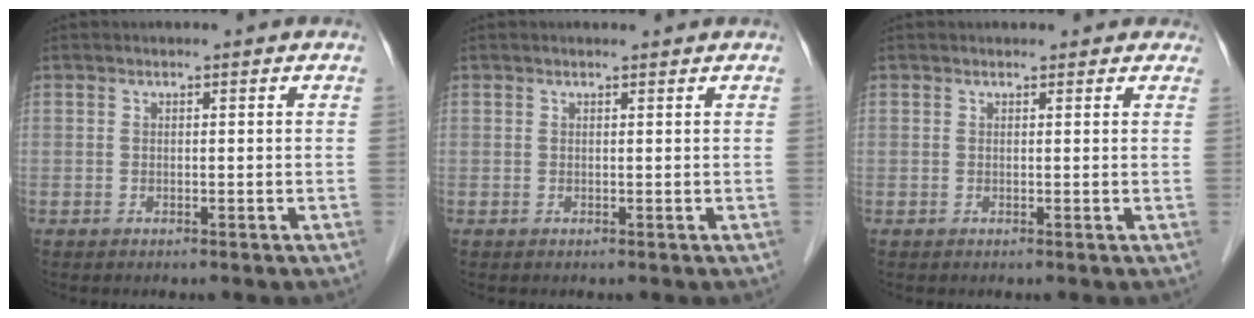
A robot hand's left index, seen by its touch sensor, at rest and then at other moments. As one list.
[{"total": 1.2, "force": [1.1, 0.0, 0.2], "torque": [-0.009, 0.006, 0.017]}, {"total": 3.5, "force": [3.1, 1.6, 0.6], "torque": [0.001, 0.011, 0.022]}]